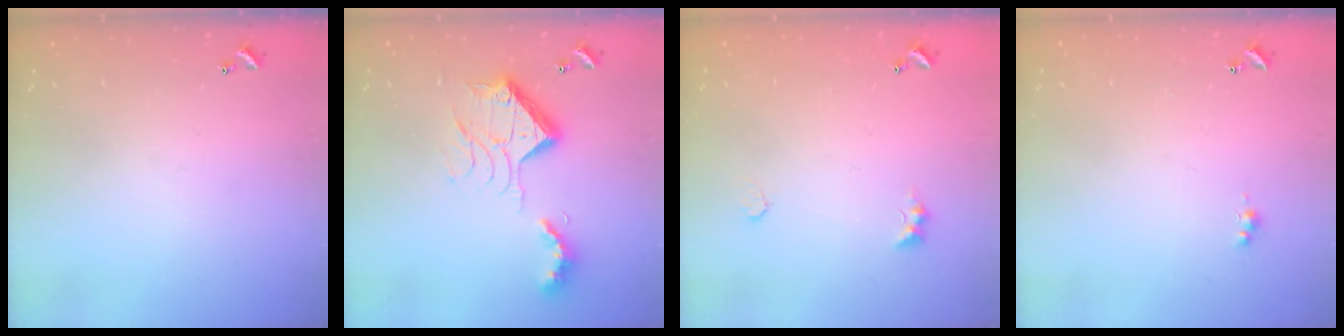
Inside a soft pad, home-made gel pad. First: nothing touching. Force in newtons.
{"total": 16.2, "press": 16.1, "slide": 1.2}
{"total": 2.0, "press": 2.0, "slide": 0.5}
{"total": 1.1, "press": 1.1, "slide": 0.3}